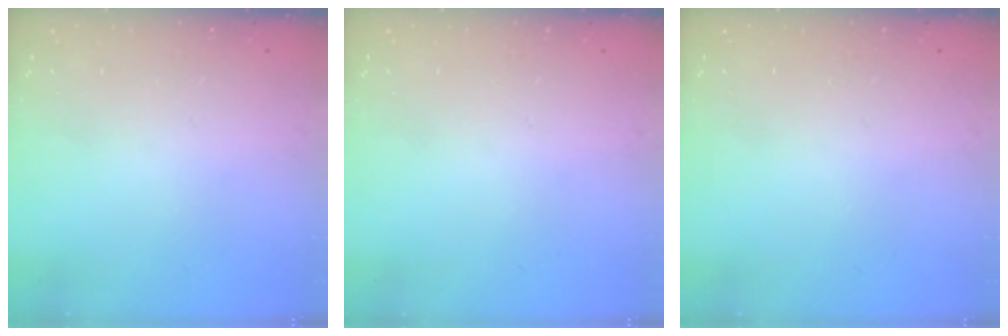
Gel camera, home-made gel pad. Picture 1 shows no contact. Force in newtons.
{"total": 0.0}
{"total": 0.0}